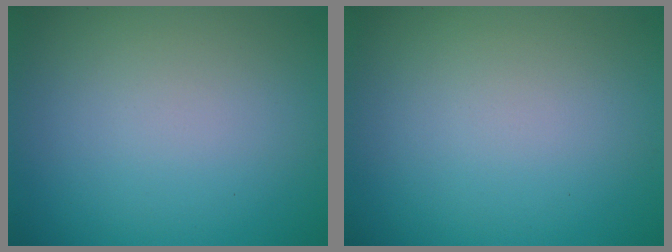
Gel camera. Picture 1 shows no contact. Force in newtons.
{"total": 0.0}